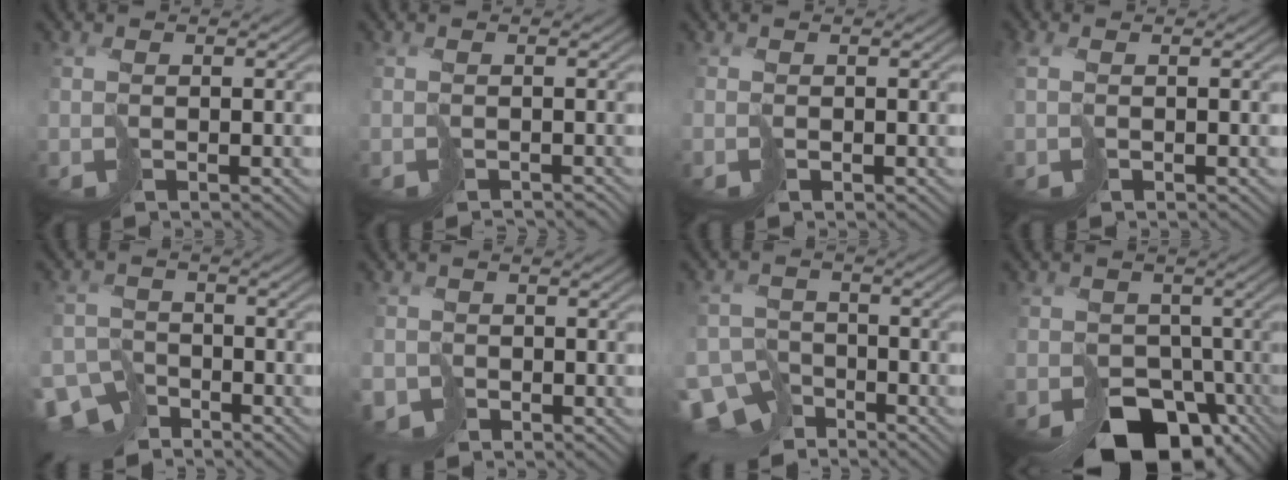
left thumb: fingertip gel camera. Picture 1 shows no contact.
{"total": 1.6, "force": [-1.4, 0.8, 0.5], "torque": [0.000, -0.009, -0.023]}
{"total": 0.5, "force": [-0.3, 0.1, -0.4], "torque": [0.013, -0.002, -0.006]}
{"total": 1.4, "force": [-0.3, 1.0, 0.9], "torque": [-0.030, -0.002, -0.008]}
{"total": 6.3, "force": [-5.5, 2.8, 1.3], "torque": [-0.017, -0.019, -0.107]}
{"total": 2.3, "force": [-1.8, 1.4, -0.3], "torque": [0.017, -0.007, -0.040]}
{"total": 7.4, "force": [-6.3, 3.6, 1.6], "torque": [-0.024, -0.018, -0.118]}
{"total": 11.4, "force": [-7.1, 7.9, 4.2], "torque": [-0.050, -0.041, -0.094]}